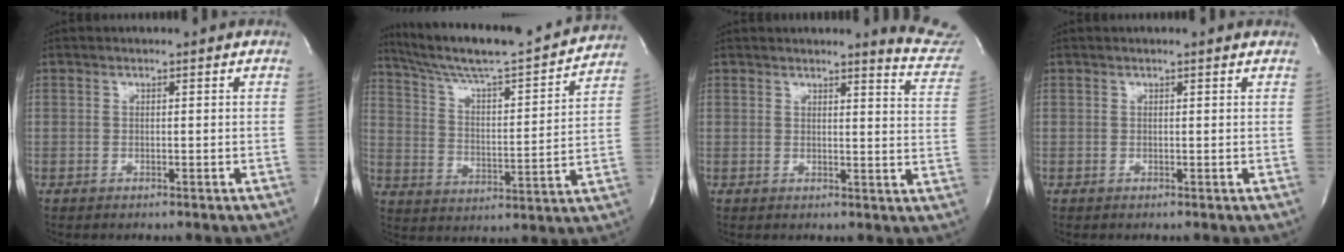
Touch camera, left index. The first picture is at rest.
{"total": 20.5, "force": [18.8, 0.9, 8.3], "torque": [-0.143, -0.014, 0.279]}
{"total": 8.8, "force": [8.6, -0.2, 1.7], "torque": [-0.005, -0.079, 0.066]}
{"total": 0.9, "force": [0.8, 0.0, 0.4], "torque": [-0.013, 0.003, 0.007]}